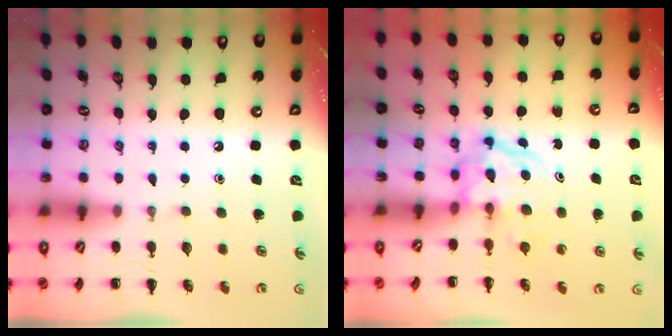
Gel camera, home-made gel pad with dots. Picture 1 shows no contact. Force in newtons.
{"total": 4.0, "press": 4.0, "slide": 0.5}